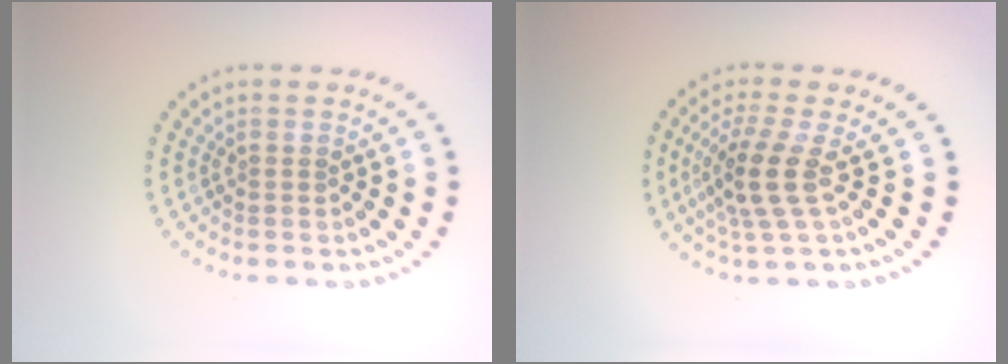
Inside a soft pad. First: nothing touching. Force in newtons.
{"total": 3.7, "press": 2.8, "slide": 2.5}